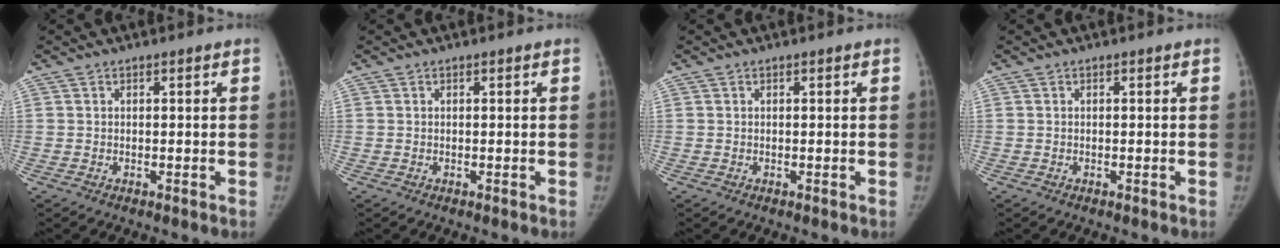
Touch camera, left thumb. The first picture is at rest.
{"total": 0.0}
{"total": 0.0}
{"total": 0.0}